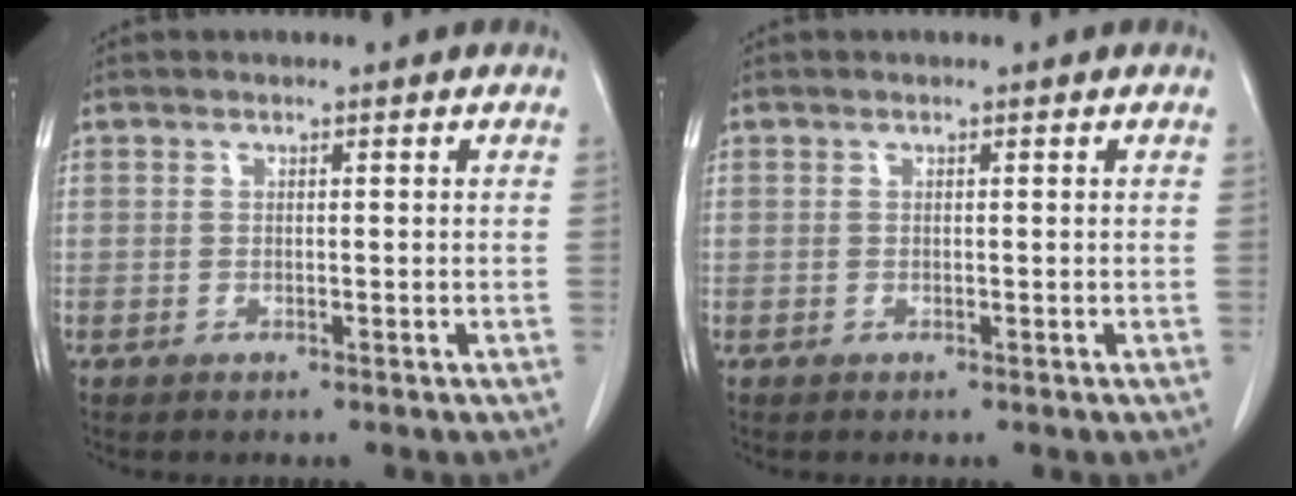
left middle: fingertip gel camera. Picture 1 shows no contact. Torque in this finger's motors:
{"motor_torque": [-0.13, 0.13, 0.00, -0.01]}